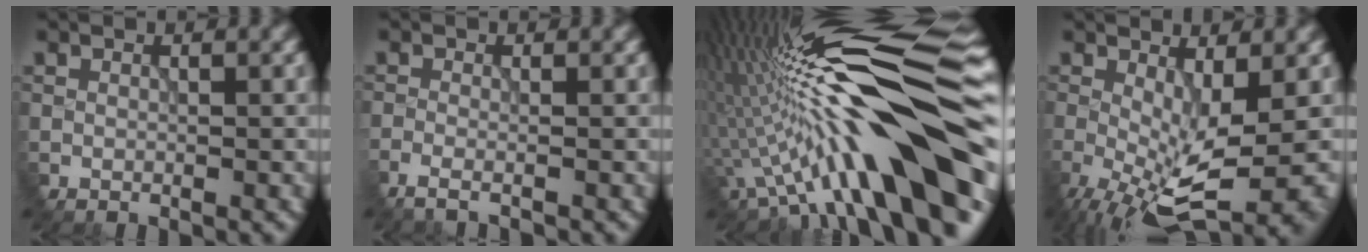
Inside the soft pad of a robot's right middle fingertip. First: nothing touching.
{"total": 2.0, "force": [-1.3, 0.6, 1.4], "torque": [-0.011, 0.005, -0.034]}
{"total": 17.1, "force": [-3.3, 4.0, 16.3], "torque": [-0.219, 0.036, -0.063]}
{"total": 8.6, "force": [-3.7, 2.3, 7.4], "torque": [-0.153, -0.018, -0.057]}